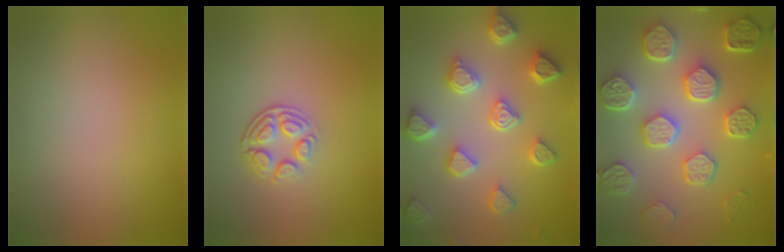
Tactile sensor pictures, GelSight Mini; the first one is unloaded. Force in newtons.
{"total": 2.7, "press": 2.3, "slide": 1.4}
{"total": 6.5, "press": 5.3, "slide": 3.9}
{"total": 8.5, "press": 6.4, "slide": 5.6}